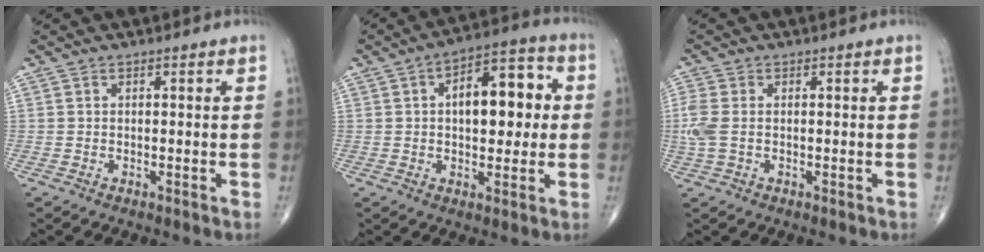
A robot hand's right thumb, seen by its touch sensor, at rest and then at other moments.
{"total": 13.1, "force": [1.7, 6.9, 11.0], "torque": [-0.126, 0.023, 0.019]}
{"total": 4.4, "force": [-0.2, 2.6, 3.5], "torque": [-0.116, 0.003, -0.004]}